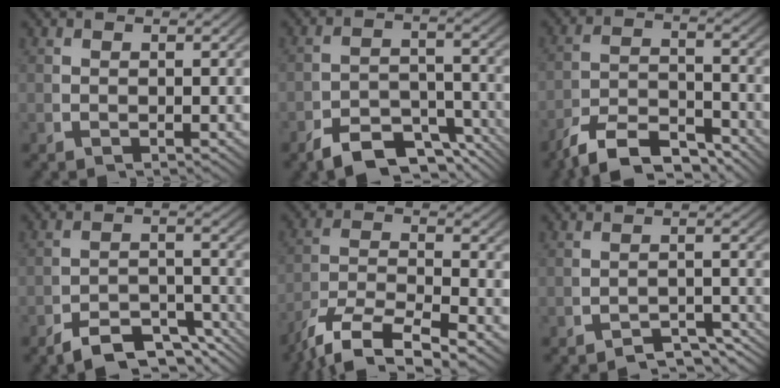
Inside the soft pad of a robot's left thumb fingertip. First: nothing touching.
{"total": 7.4, "force": [-5.6, 3.6, 3.2], "torque": [-0.048, -0.030, -0.088]}
{"total": 8.3, "force": [-6.9, 3.2, 3.3], "torque": [-0.057, -0.027, -0.108]}
{"total": 6.9, "force": [-5.4, 2.9, 3.1], "torque": [-0.045, -0.024, -0.086]}
{"total": 8.6, "force": [-4.3, 4.9, 5.6], "torque": [-0.123, -0.035, -0.055]}
{"total": 4.3, "force": [-3.7, 1.3, 1.8], "torque": [-0.018, -0.013, -0.058]}